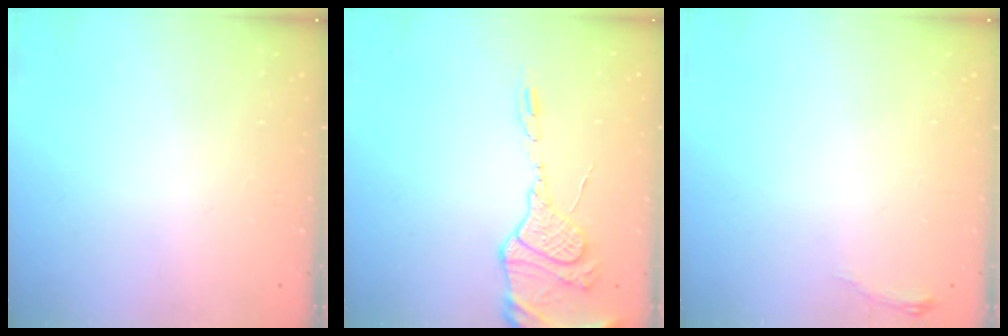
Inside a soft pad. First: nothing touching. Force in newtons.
{"total": 13.6, "press": 13.5, "slide": 1.1}
{"total": 3.1, "press": 3.1, "slide": 0.5}